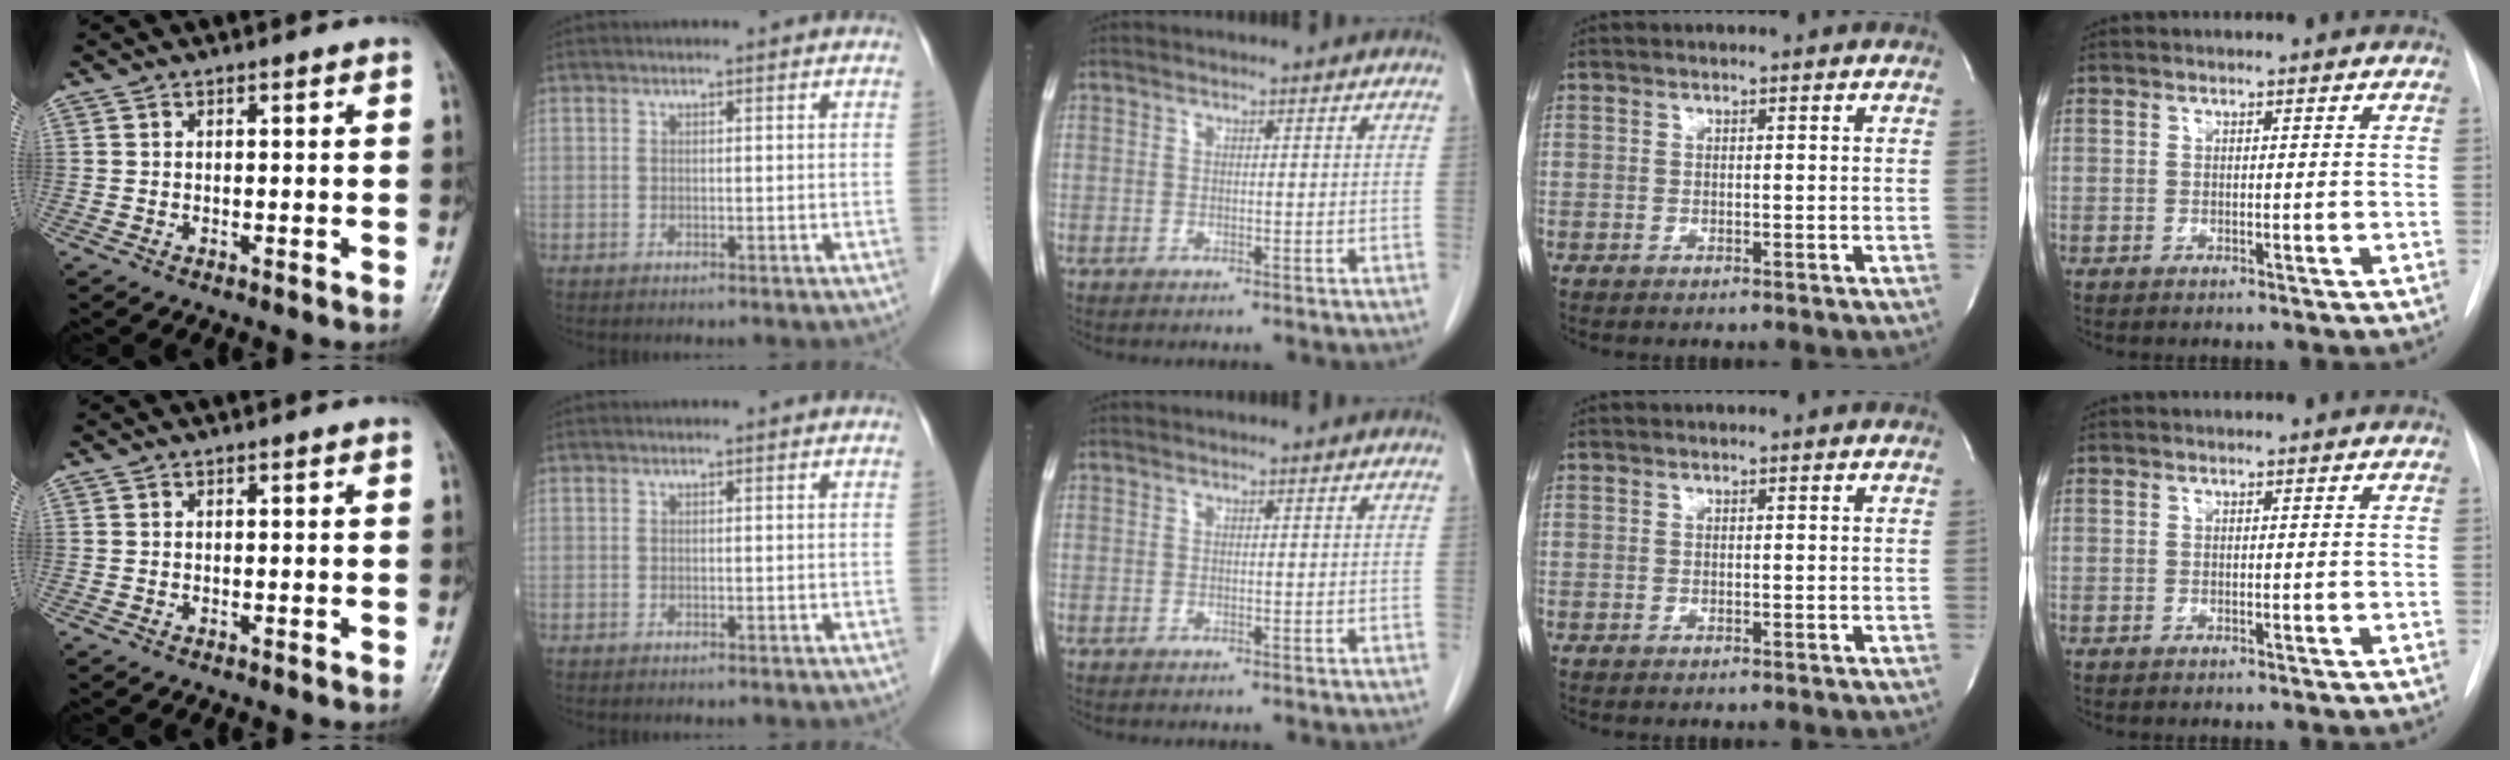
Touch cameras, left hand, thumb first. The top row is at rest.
{}